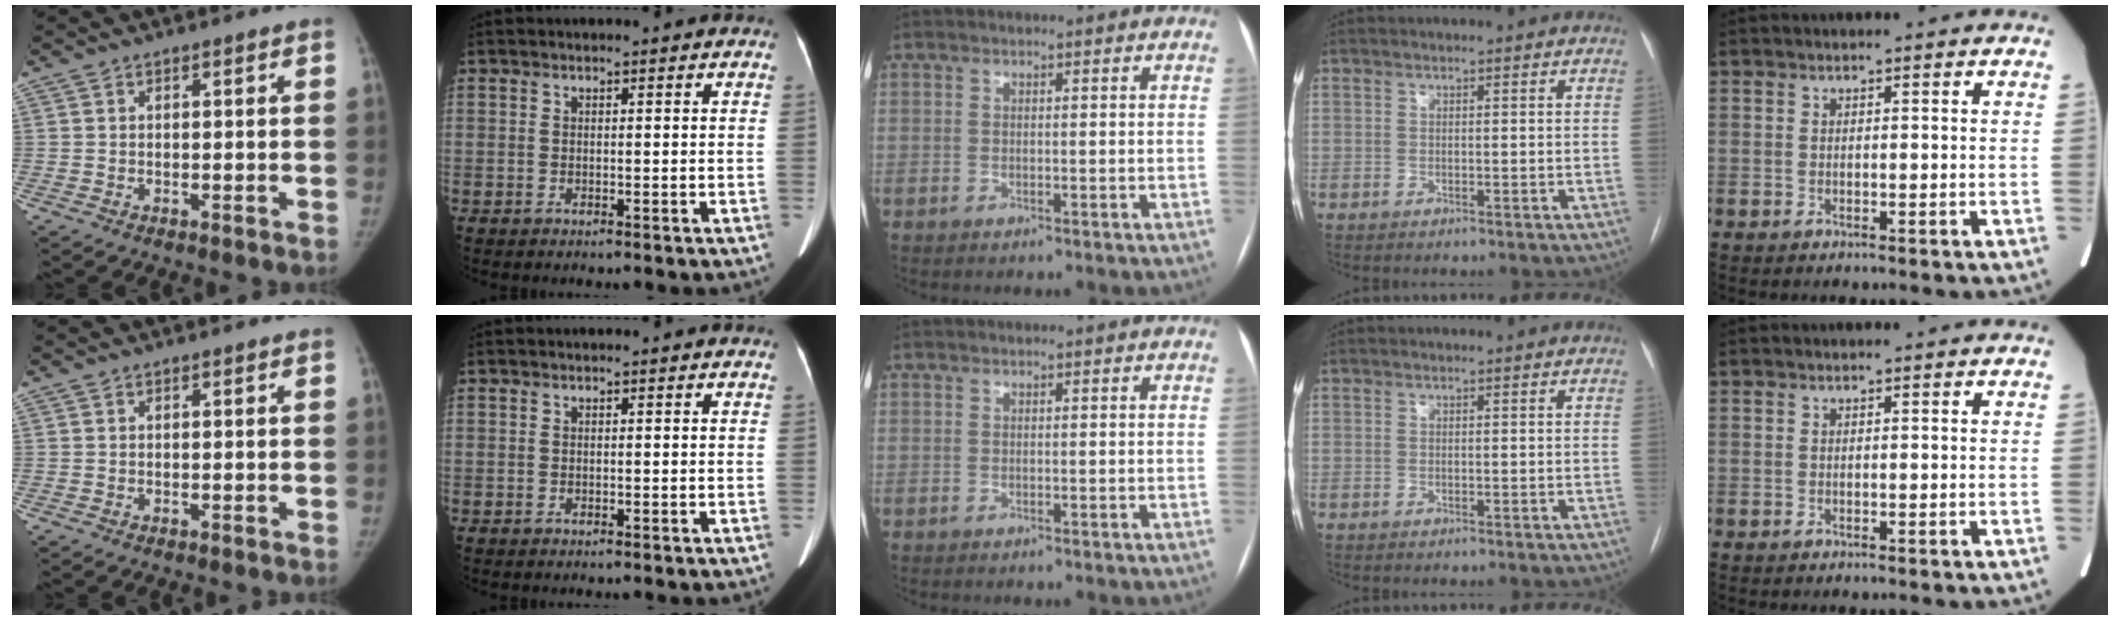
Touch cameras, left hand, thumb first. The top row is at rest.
{}